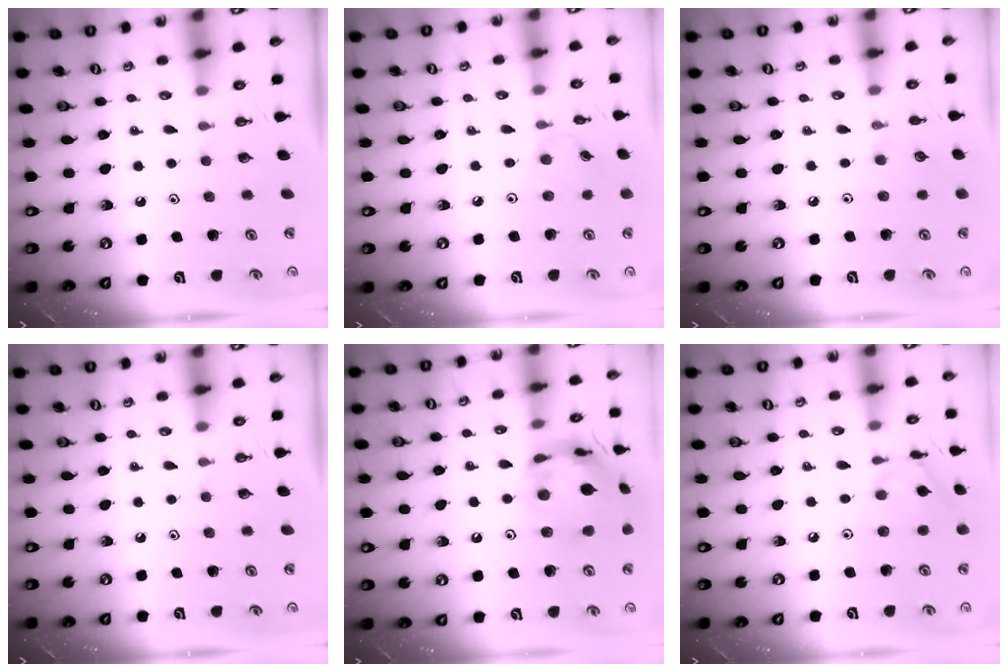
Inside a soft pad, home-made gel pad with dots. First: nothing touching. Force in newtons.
{"total": 1.9, "press": 1.9, "slide": 0.4}
{"total": 2.6, "press": 2.6, "slide": 0.4}
{"total": 0.0}
{"total": 17.0, "press": 16.9, "slide": 2.0}
{"total": 8.2, "press": 8.2, "slide": 0.5}